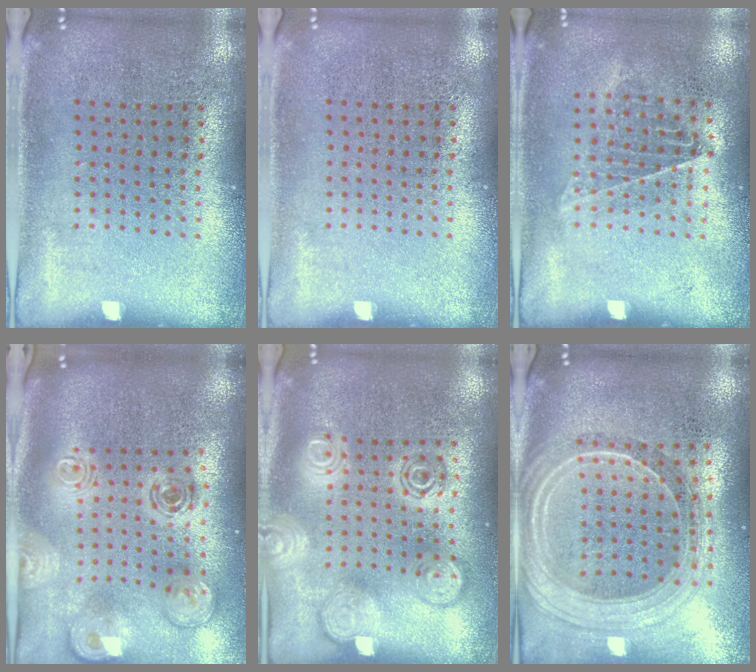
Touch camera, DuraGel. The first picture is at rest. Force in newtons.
{"total": 0.0}
{"total": 1.0, "press": 0.9, "slide": 0.3}
{"total": 2.2, "press": 1.8, "slide": 1.4}
{"total": 3.0, "press": 3.0, "slide": 0.4}
{"total": 2.3, "press": 1.9, "slide": 1.3}